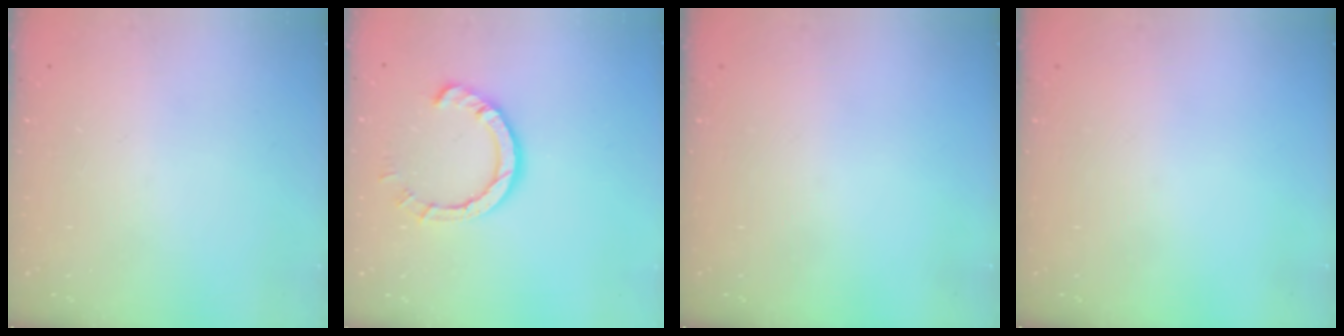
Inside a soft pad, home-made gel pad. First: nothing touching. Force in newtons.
{"total": 7.5, "press": 7.4, "slide": 0.9}
{"total": 0.0}
{"total": 0.0}